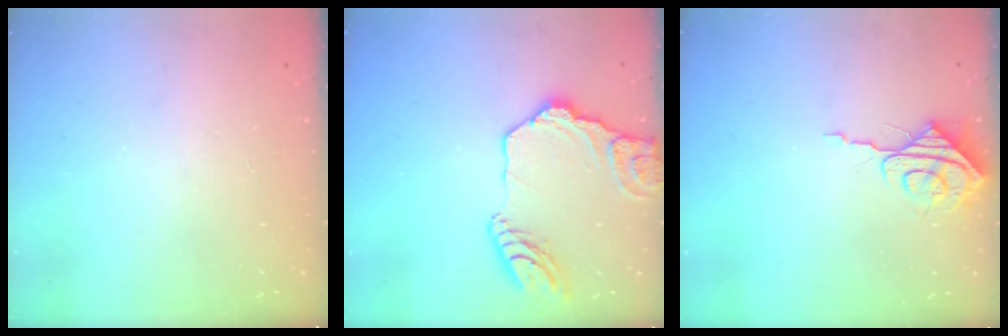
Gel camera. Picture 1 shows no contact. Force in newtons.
{"total": 17.4, "press": 17.3, "slide": 2.2}
{"total": 8.0, "press": 7.9, "slide": 0.8}